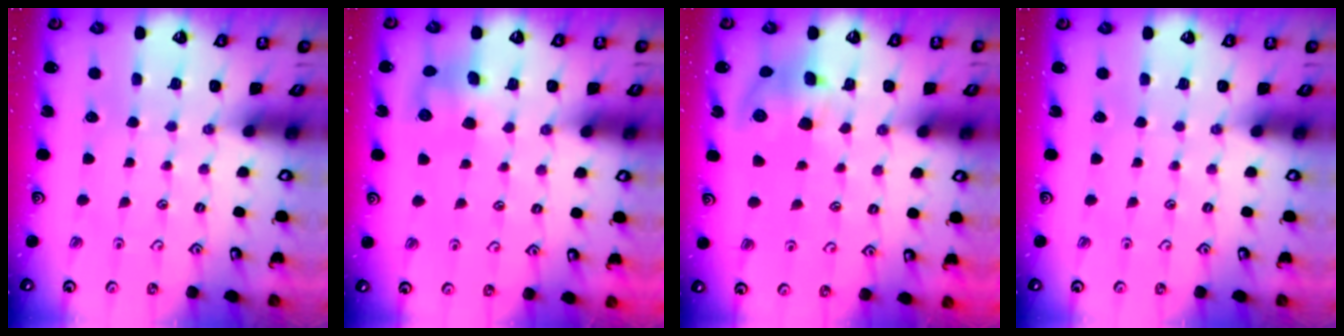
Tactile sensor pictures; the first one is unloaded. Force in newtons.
{"total": 8.3, "press": 8.3, "slide": 0.4}
{"total": 8.4, "press": 8.4, "slide": 1.0}
{"total": 0.0}